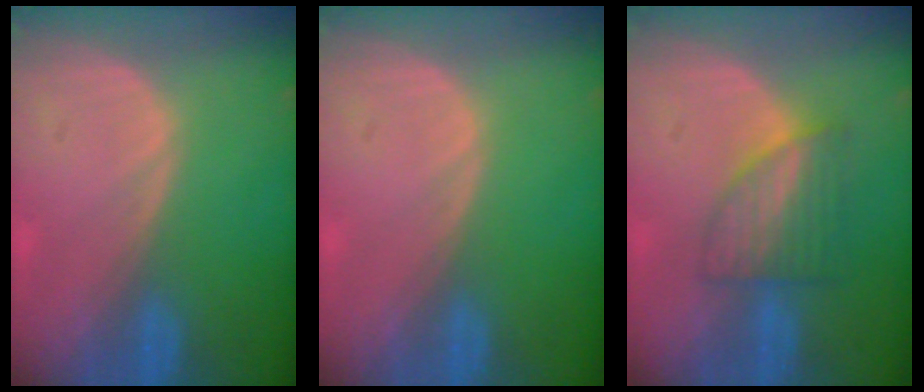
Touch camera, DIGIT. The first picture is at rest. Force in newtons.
{"total": 0.0}
{"total": 6.1, "press": 5.7, "slide": 2.0}